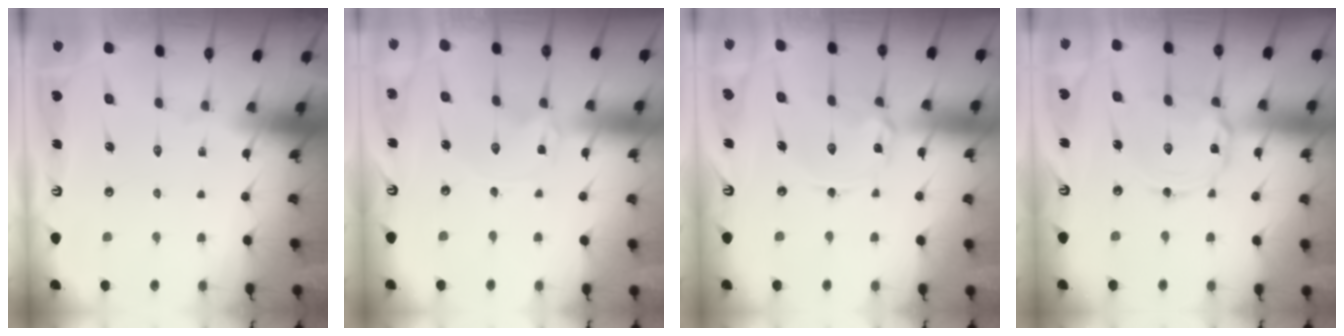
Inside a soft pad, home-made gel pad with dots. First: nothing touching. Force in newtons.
{"total": 0.0}
{"total": 3.0, "press": 3.0, "slide": 0.4}
{"total": 6.2, "press": 6.2, "slide": 0.5}